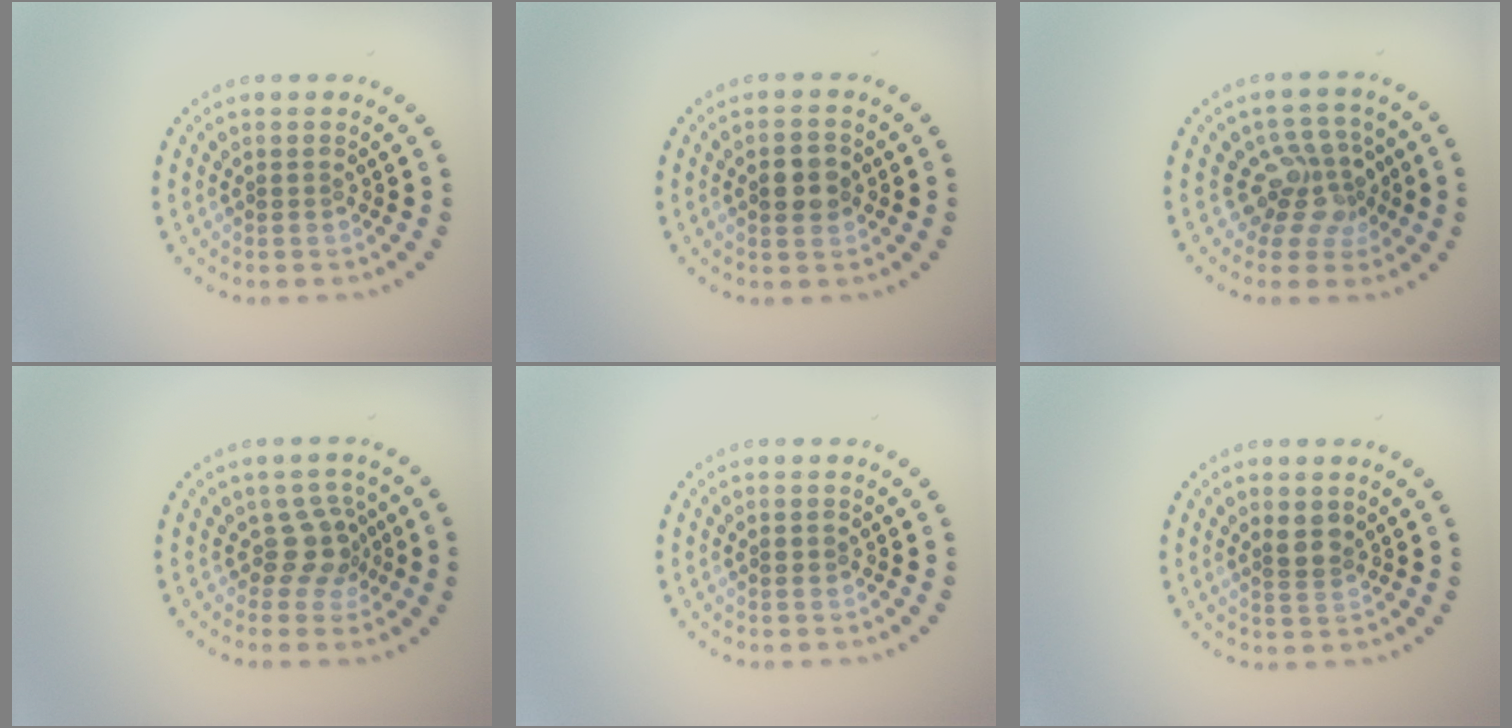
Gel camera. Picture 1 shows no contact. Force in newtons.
{"total": 3.2, "press": 3.2, "slide": 0.1}
{"total": 3.6, "press": 3.0, "slide": 2.0}
{"total": 2.7, "press": 2.1, "slide": 1.8}
{"total": 0.7, "press": 0.7, "slide": 0.0}
{"total": 2.0, "press": 1.7, "slide": 1.1}